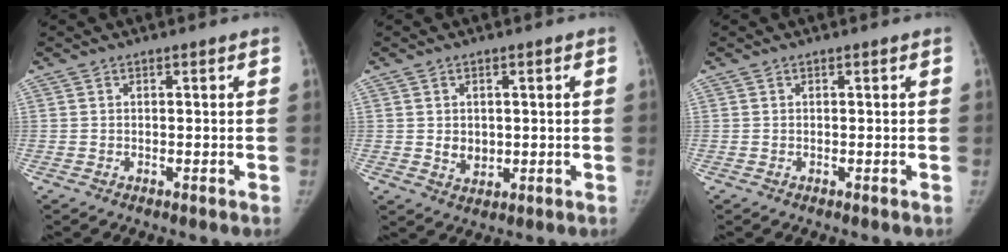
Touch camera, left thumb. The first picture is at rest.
{"total": 3.6, "force": [0.2, 2.9, 2.1], "torque": [-0.021, -0.006, 0.013]}
{"total": 0.0}